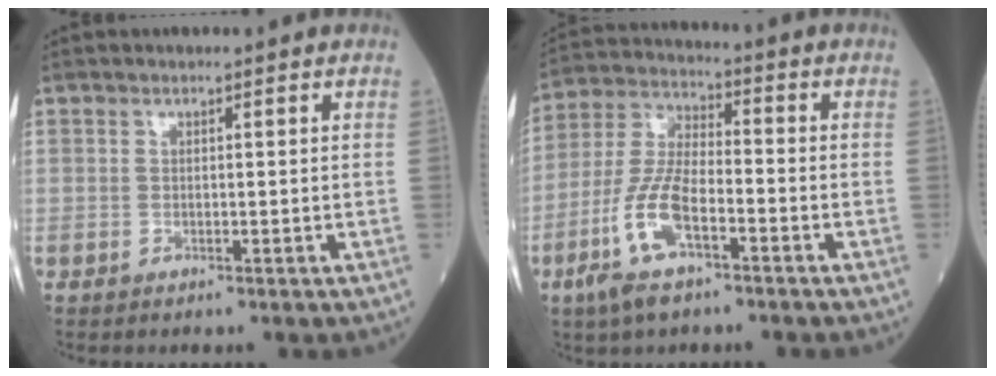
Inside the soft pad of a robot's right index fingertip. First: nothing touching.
{"total": 10.6, "force": [-5.1, 3.1, 8.8], "torque": [-0.199, -0.007, -0.100]}